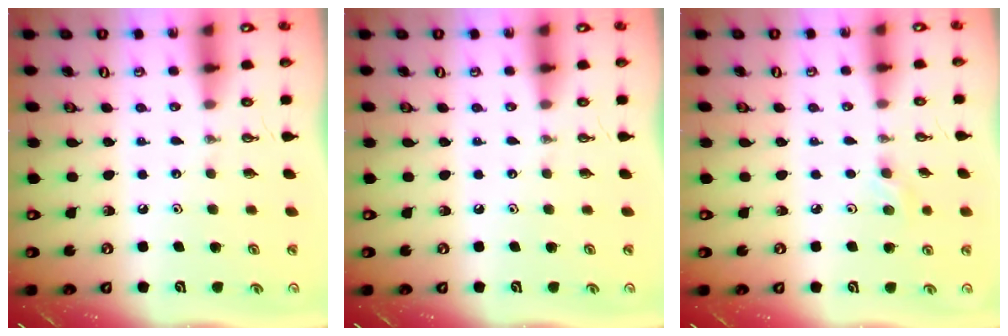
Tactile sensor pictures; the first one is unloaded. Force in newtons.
{"total": 0.0}
{"total": 2.6, "press": 2.5, "slide": 0.8}